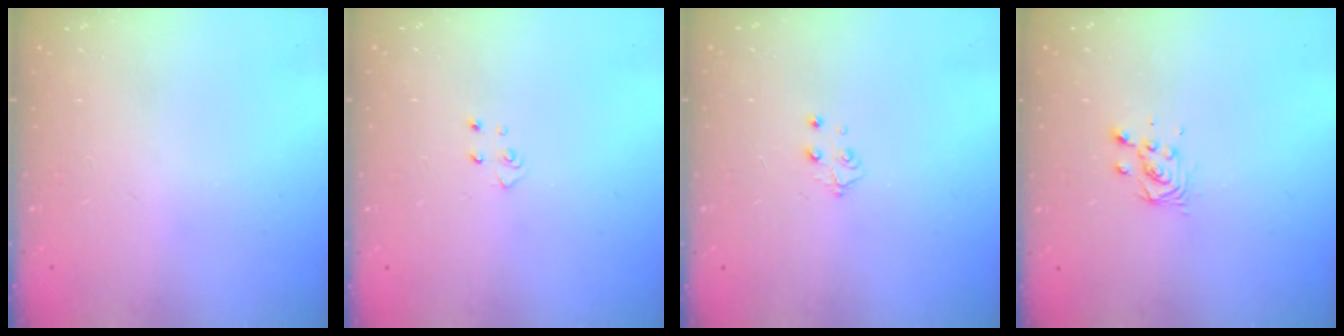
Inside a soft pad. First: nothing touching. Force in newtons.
{"total": 4.5, "press": 4.4, "slide": 0.5}
{"total": 3.4, "press": 3.4, "slide": 0.4}
{"total": 3.7, "press": 3.7, "slide": 0.3}